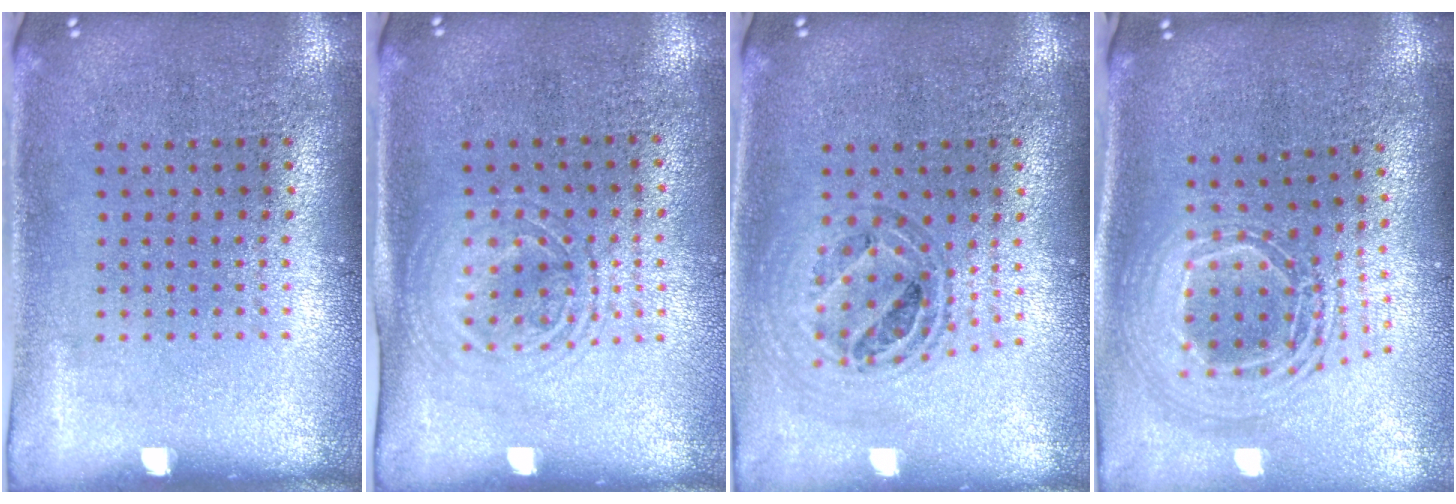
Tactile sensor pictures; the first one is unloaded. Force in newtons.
{"total": 1.5, "press": 1.3, "slide": 0.6}
{"total": 0.7, "press": 0.7, "slide": 0.0}
{"total": 2.4, "press": 1.8, "slide": 1.6}